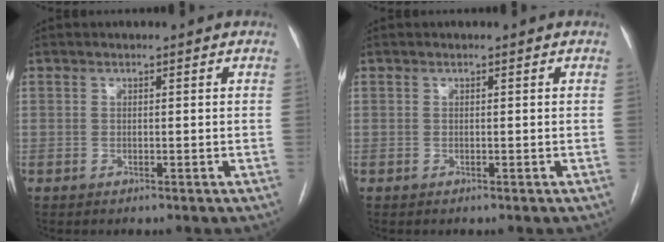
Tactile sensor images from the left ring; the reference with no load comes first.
{"total": 0.0}